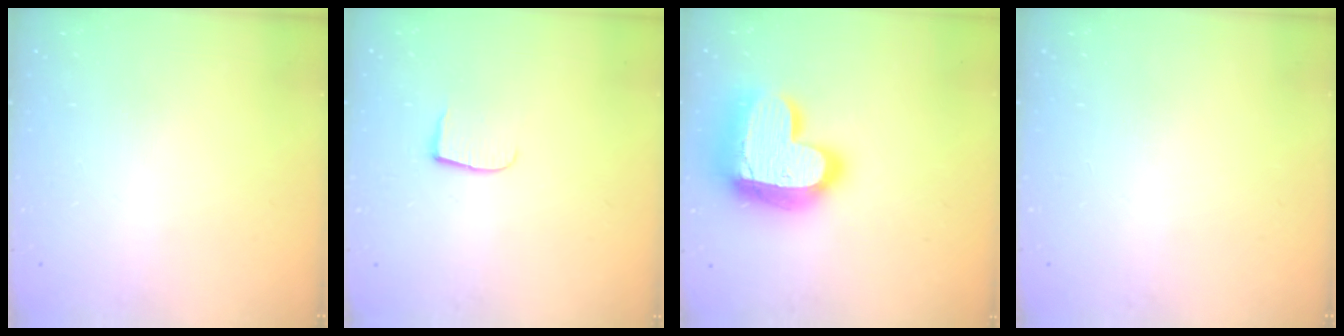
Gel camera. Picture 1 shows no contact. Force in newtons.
{"total": 5.2, "press": 5.2, "slide": 0.7}
{"total": 23.3, "press": 23.2, "slide": 1.9}
{"total": 0.0}